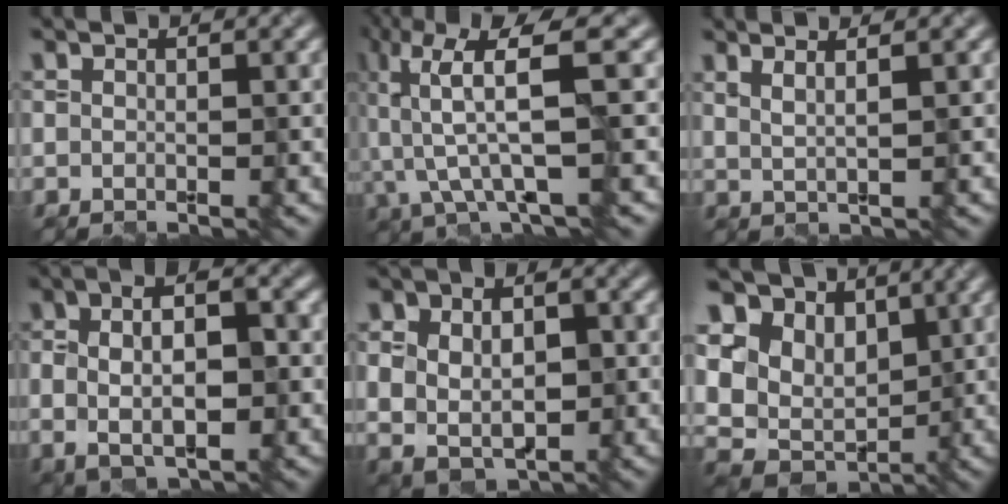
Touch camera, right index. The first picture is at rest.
{"total": 6.7, "force": [0.1, 1.5, 6.5], "torque": [-0.151, 0.007, 0.004]}
{"total": 2.9, "force": [1.8, 1.0, 2.1], "torque": [-0.020, 0.013, 0.012]}
{"total": 6.3, "force": [-0.2, 3.1, 5.5], "torque": [-0.087, 0.008, 0.003]}
{"total": 7.8, "force": [0.4, 5.6, 5.4], "torque": [-0.089, 0.002, 0.016]}
{"total": 9.8, "force": [3.9, 7.8, 4.5], "torque": [-0.113, 0.030, 0.053]}